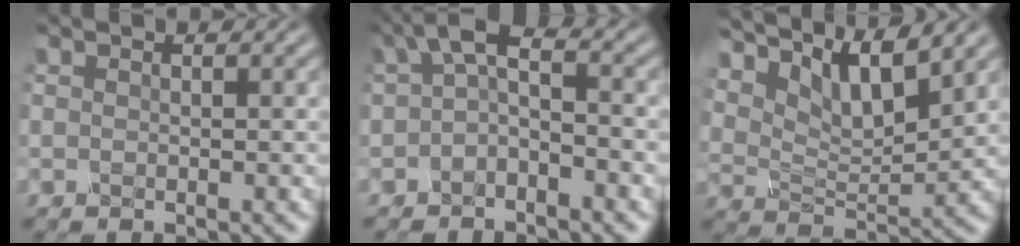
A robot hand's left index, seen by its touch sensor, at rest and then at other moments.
{"total": 3.5, "force": [-0.4, 2.0, 2.8], "torque": [-0.054, 0.012, -0.015]}
{"total": 7.9, "force": [5.2, 2.9, 5.2], "torque": [-0.104, 0.003, 0.092]}